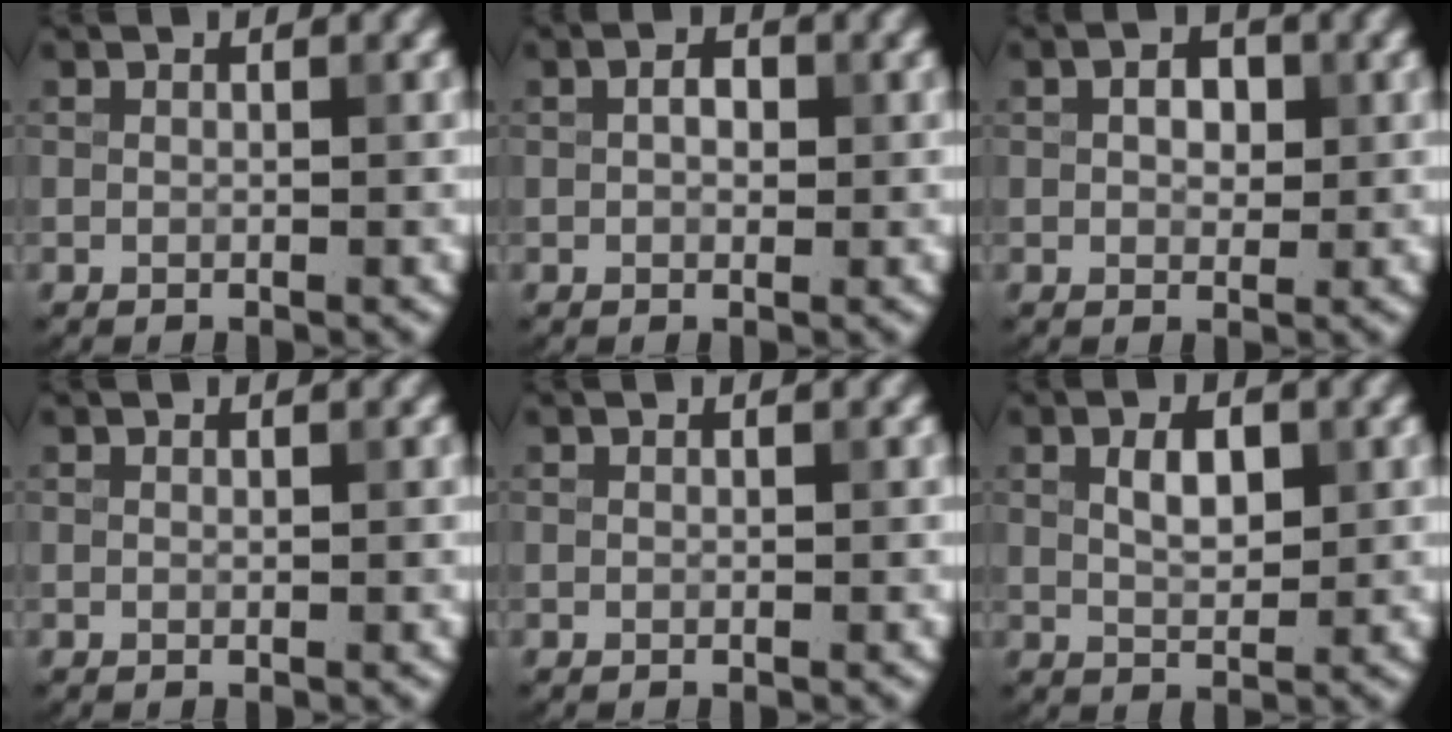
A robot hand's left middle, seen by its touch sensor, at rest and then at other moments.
{"total": 2.0, "force": [0.4, 1.2, 1.5], "torque": [-0.022, 0.003, -0.002]}
{"total": 2.3, "force": [0.5, 1.5, 1.6], "torque": [-0.027, 0.002, 0.004]}
{"total": 0.0}
{"total": 0.0}
{"total": 2.8, "force": [0.8, 1.4, 2.3], "torque": [-0.044, 0.002, 0.017]}